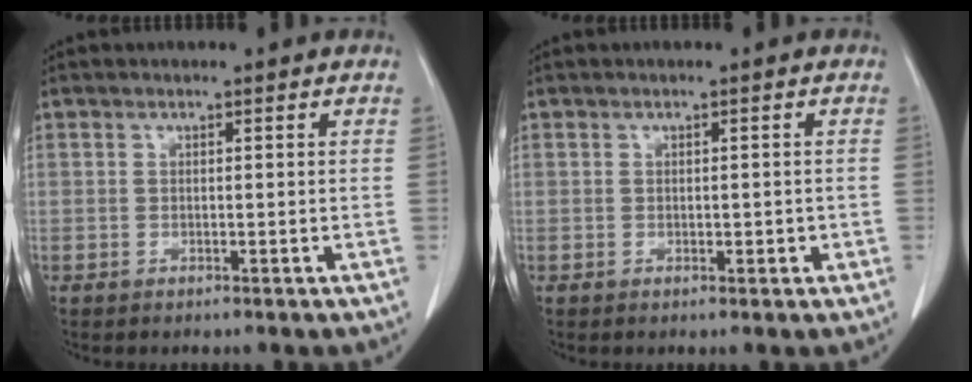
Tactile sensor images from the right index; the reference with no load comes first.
{"total": 1.3, "force": [-0.2, 0.7, 1.0], "torque": [-0.012, 0.000, 0.001]}